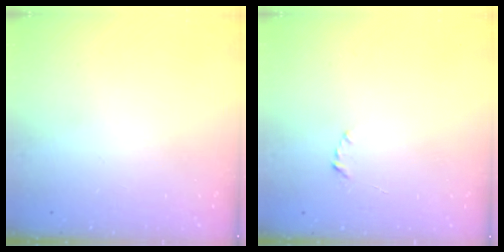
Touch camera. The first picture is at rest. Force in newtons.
{"total": 2.2, "press": 2.1, "slide": 0.3}